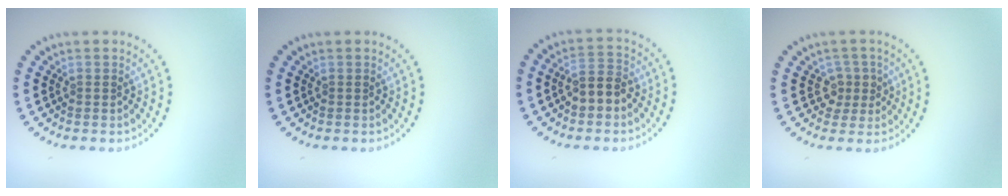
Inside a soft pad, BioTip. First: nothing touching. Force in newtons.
{"total": 0.0}
{"total": 3.0, "press": 2.9, "slide": 0.9}
{"total": 2.0, "press": 1.6, "slide": 1.2}